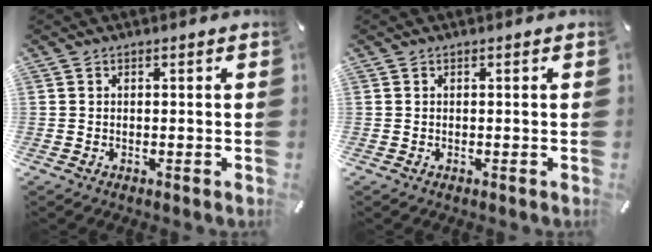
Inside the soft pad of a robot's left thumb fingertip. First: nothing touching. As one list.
[{"total": 0.0}]